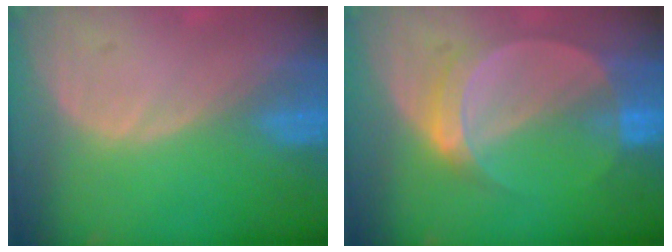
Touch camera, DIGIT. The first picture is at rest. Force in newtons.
{"total": 5.7, "press": 5.2, "slide": 2.3}